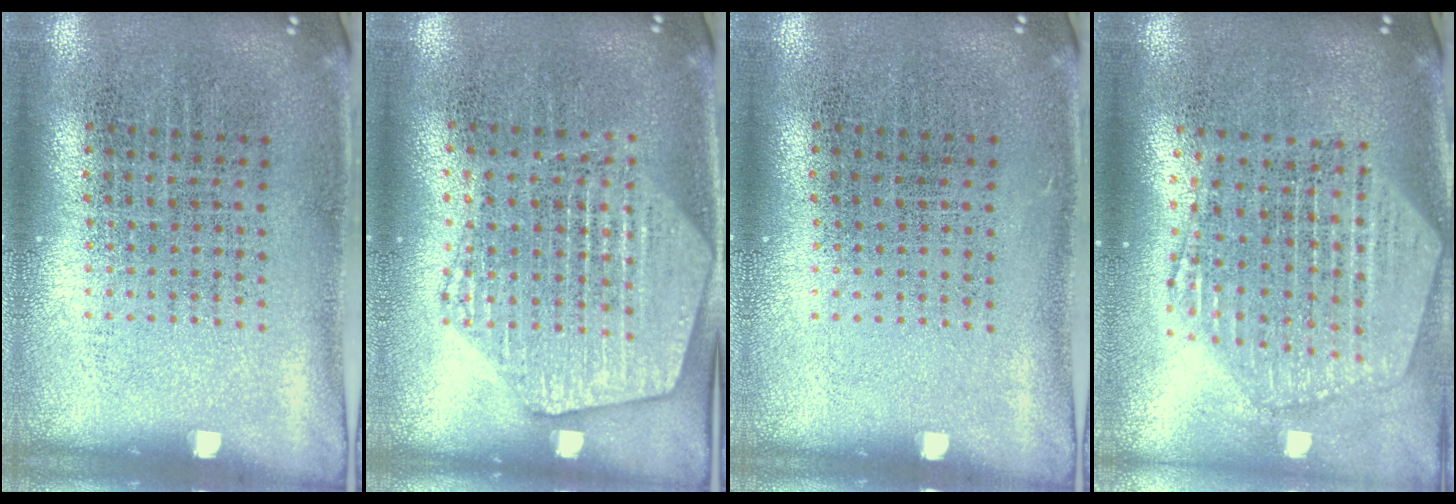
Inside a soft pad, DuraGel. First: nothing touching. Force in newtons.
{"total": 1.8, "press": 1.8, "slide": 0.2}
{"total": 0.0}
{"total": 2.5, "press": 2.1, "slide": 1.3}